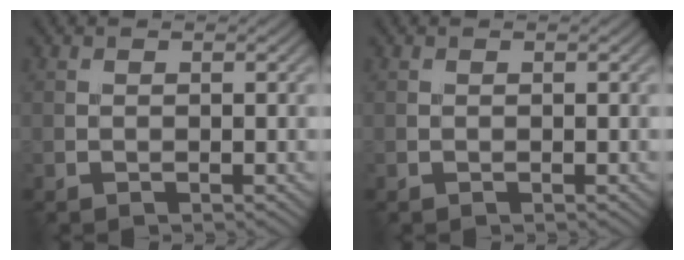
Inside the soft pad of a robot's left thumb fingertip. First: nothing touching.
{"total": 0.0}